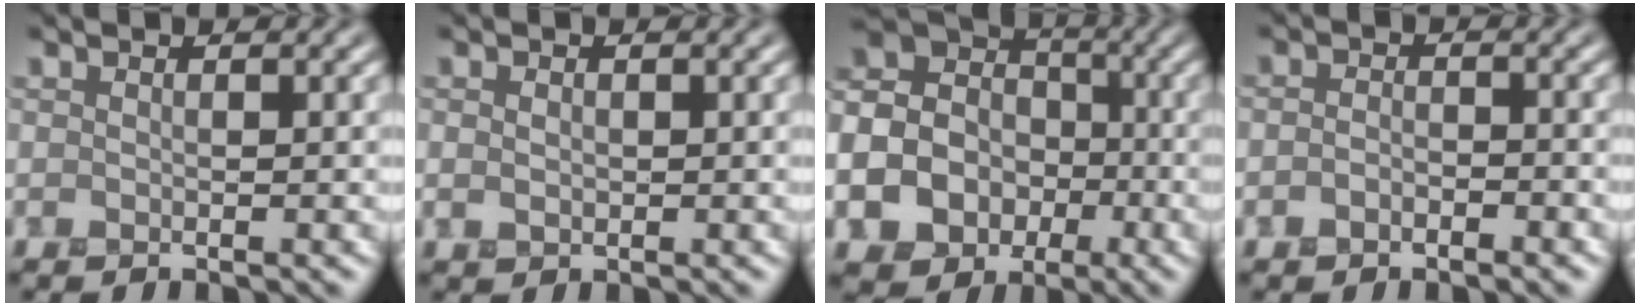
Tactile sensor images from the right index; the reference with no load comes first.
{"total": 1.2, "force": [0.1, 0.9, 0.8], "torque": [-0.018, 0.001, 0.004]}
{"total": 18.1, "force": [-6.2, 16.0, 5.6], "torque": [-0.169, -0.040, -0.126]}
{"total": 1.6, "force": [-0.8, 0.9, 1.1], "torque": [-0.021, 0.001, -0.019]}